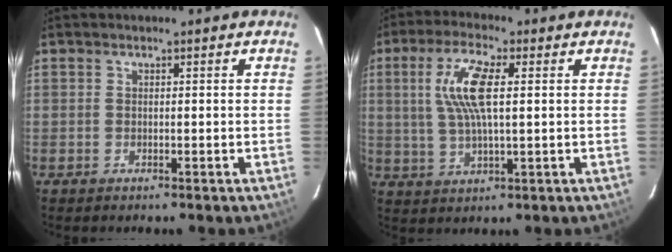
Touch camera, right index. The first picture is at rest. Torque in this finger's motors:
{"motor_torque": [0.74, -0.20, 0.49, 0.19]}